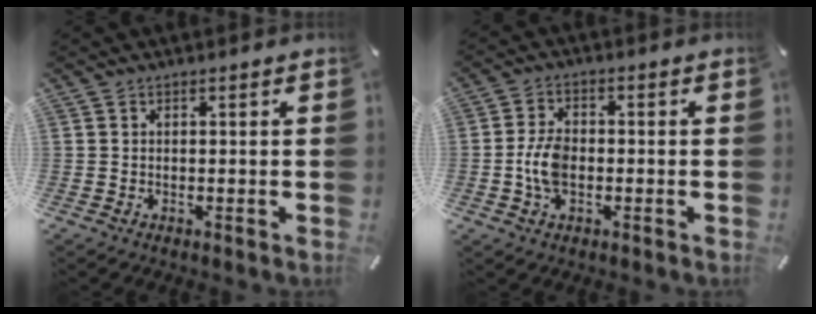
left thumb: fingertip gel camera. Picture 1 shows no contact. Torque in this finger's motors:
{"motor_torque": [0.25, 0.28, 0.70, 0.18, 0.24]}